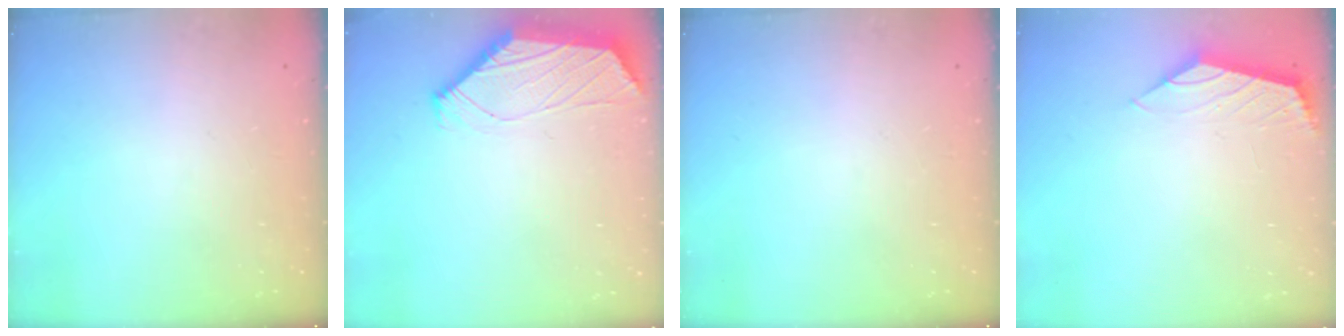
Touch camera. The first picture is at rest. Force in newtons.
{"total": 1.0, "press": 0.9, "slide": 0.5}
{"total": 0.0}
{"total": 0.8, "press": 0.7, "slide": 0.3}